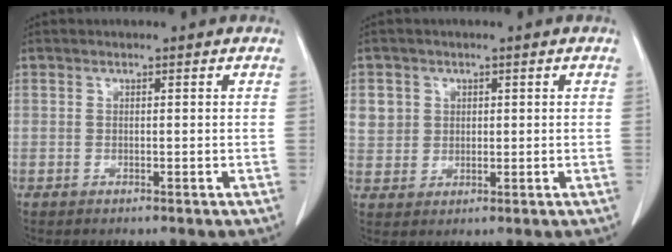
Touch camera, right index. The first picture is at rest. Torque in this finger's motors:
{"motor_torque": [-0.04, 0.04, 0.01, 0.03]}